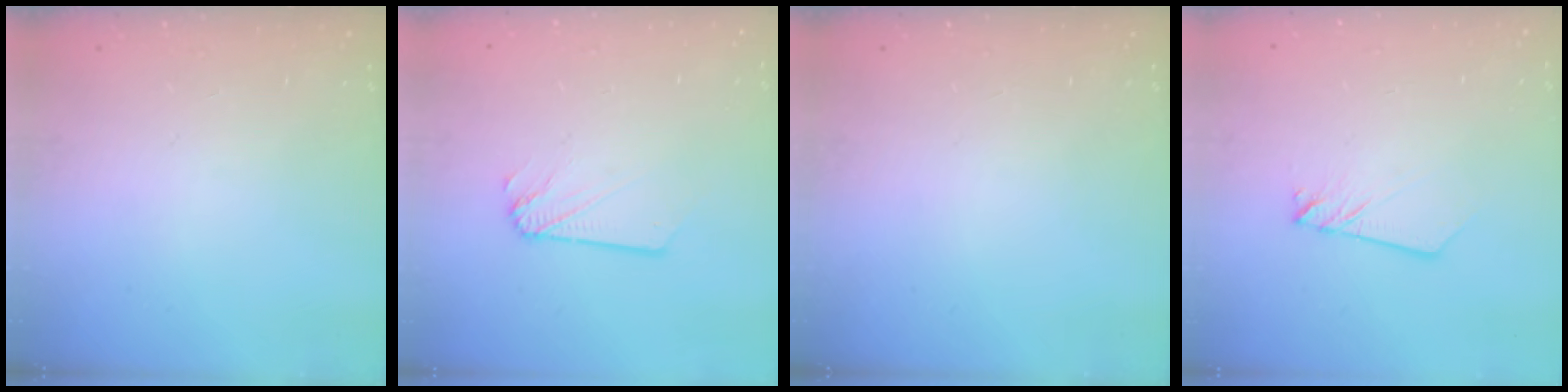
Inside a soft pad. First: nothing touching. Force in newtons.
{"total": 1.2, "press": 1.2, "slide": 0.1}
{"total": 0.0}
{"total": 2.7, "press": 2.6, "slide": 0.3}